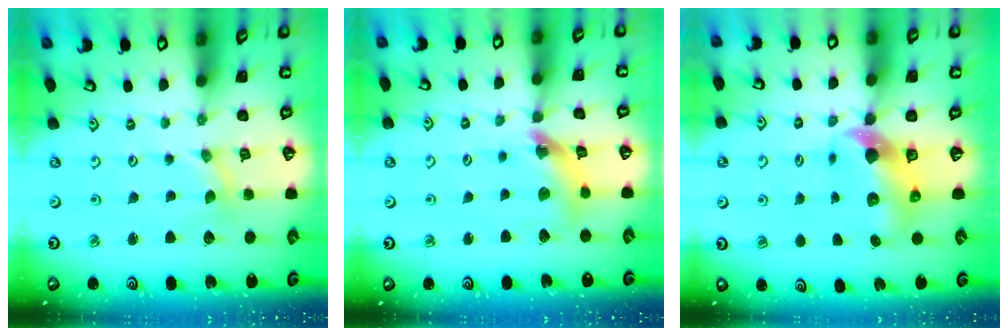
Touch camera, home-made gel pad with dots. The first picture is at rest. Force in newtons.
{"total": 12.2, "press": 12.1, "slide": 1.6}
{"total": 7.9, "press": 7.8, "slide": 1.0}